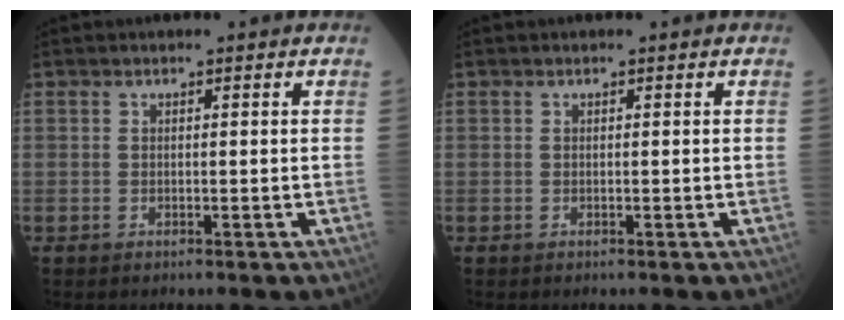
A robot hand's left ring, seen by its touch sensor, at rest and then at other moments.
{"total": 0.0}